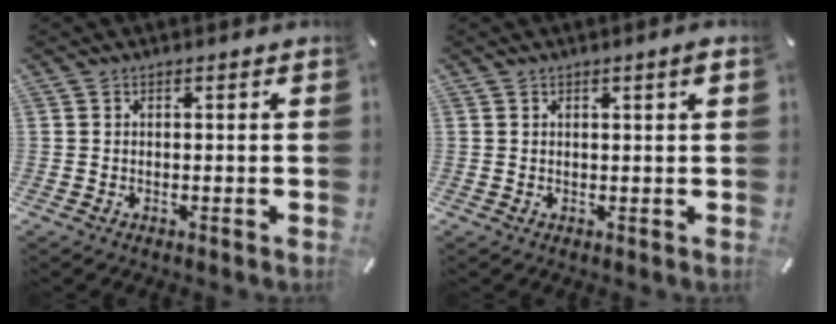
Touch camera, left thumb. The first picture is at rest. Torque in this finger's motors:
{"motor_torque": [-0.18, -0.31, 0.06, 0.17, 0.00]}